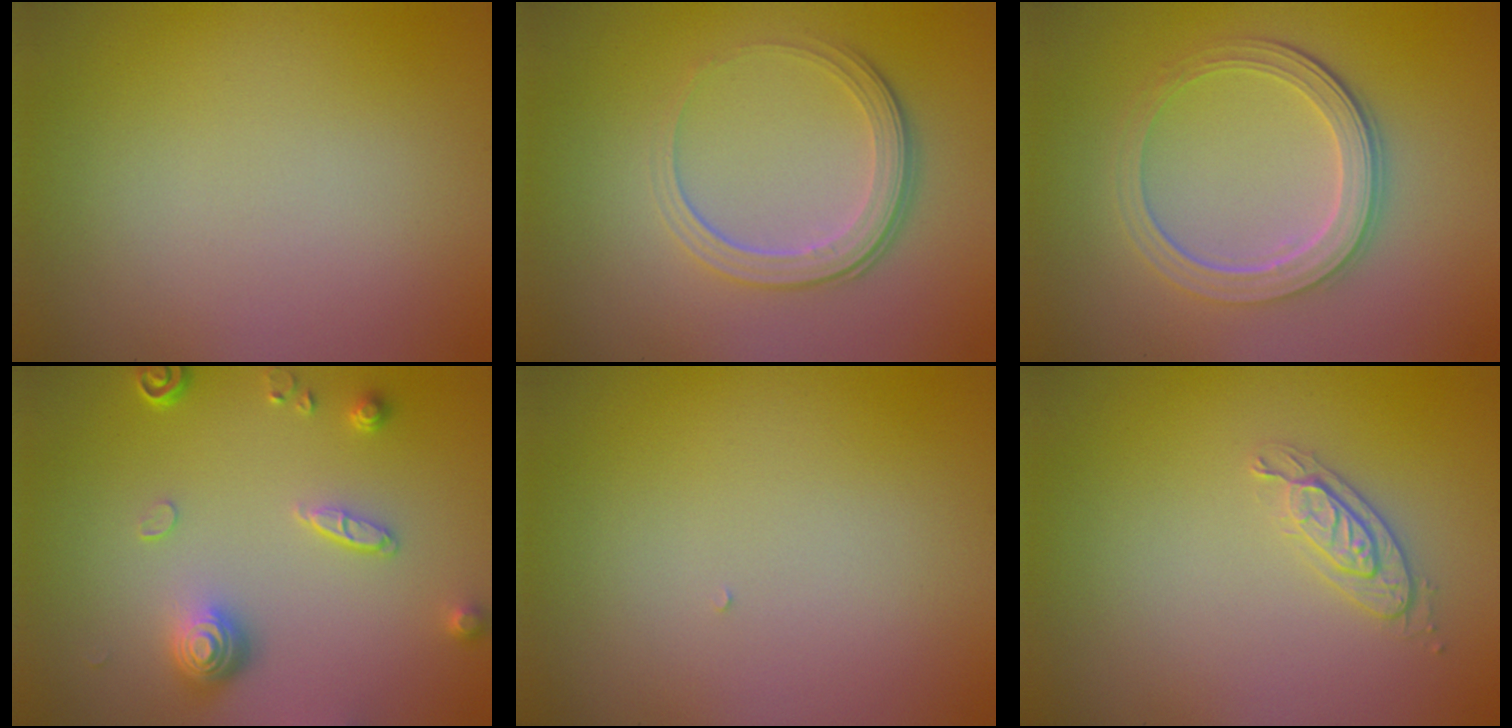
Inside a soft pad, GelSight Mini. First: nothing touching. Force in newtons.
{"total": 3.8, "press": 2.7, "slide": 2.6}
{"total": 4.5, "press": 3.6, "slide": 2.7}
{"total": 4.2, "press": 3.2, "slide": 2.7}
{"total": 0.0}
{"total": 2.1, "press": 1.9, "slide": 0.8}